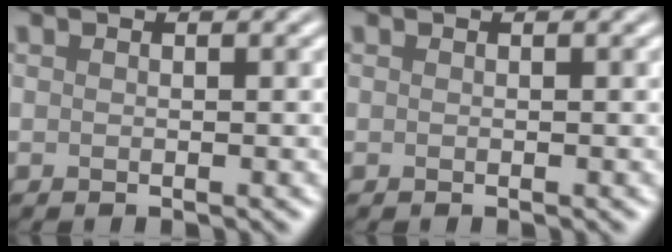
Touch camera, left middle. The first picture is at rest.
{"total": 0.0}